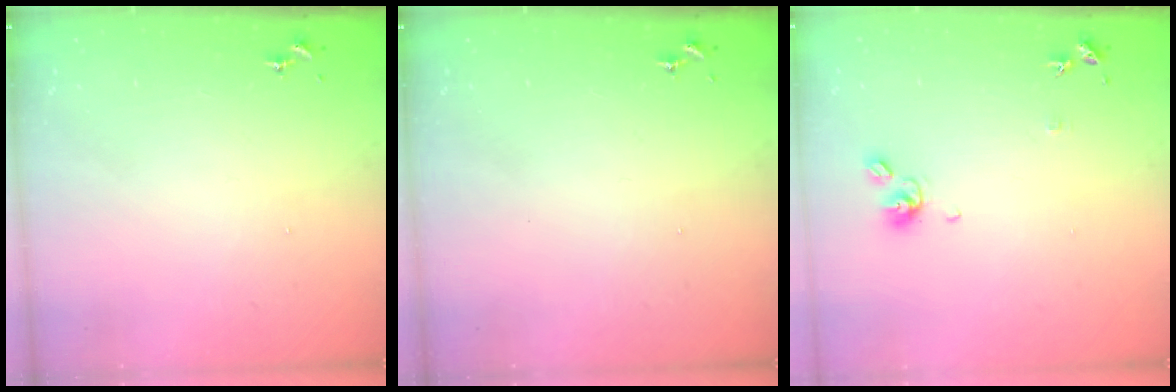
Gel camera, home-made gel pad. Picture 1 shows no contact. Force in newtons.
{"total": 0.0}
{"total": 7.9, "press": 7.9, "slide": 0.8}